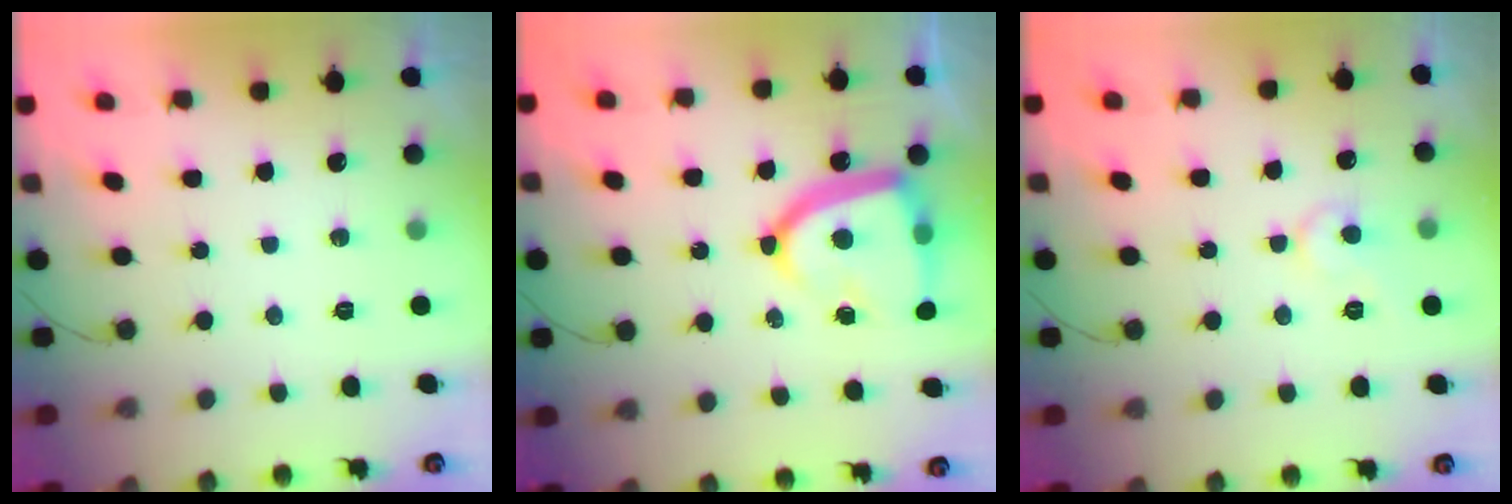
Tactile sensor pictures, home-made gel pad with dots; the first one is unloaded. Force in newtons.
{"total": 16.7, "press": 16.6, "slide": 1.5}
{"total": 7.1, "press": 7.1, "slide": 0.4}